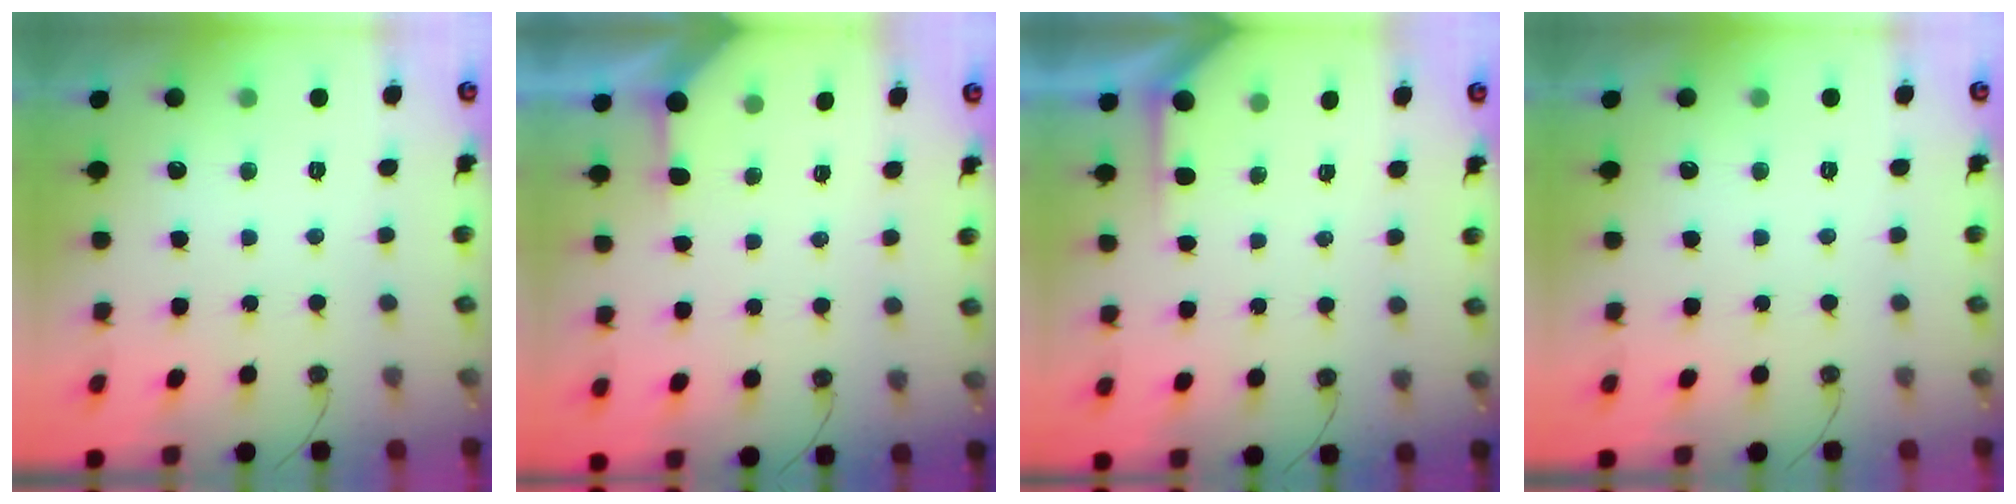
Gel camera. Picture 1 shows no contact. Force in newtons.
{"total": 2.2, "press": 2.2, "slide": 0.3}
{"total": 2.2, "press": 2.2, "slide": 0.3}
{"total": 0.0}